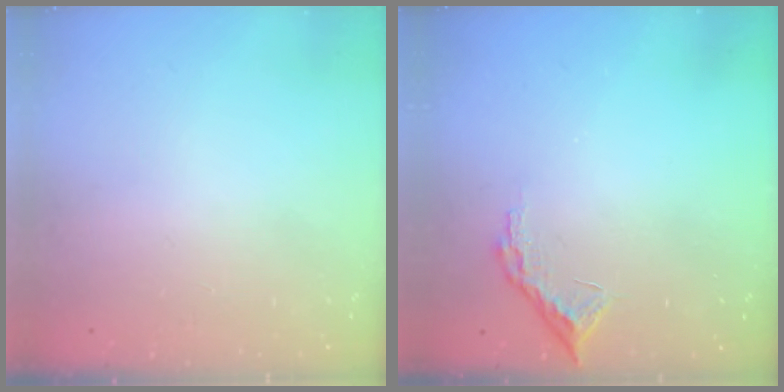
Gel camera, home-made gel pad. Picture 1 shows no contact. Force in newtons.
{"total": 7.4, "press": 7.4, "slide": 0.3}